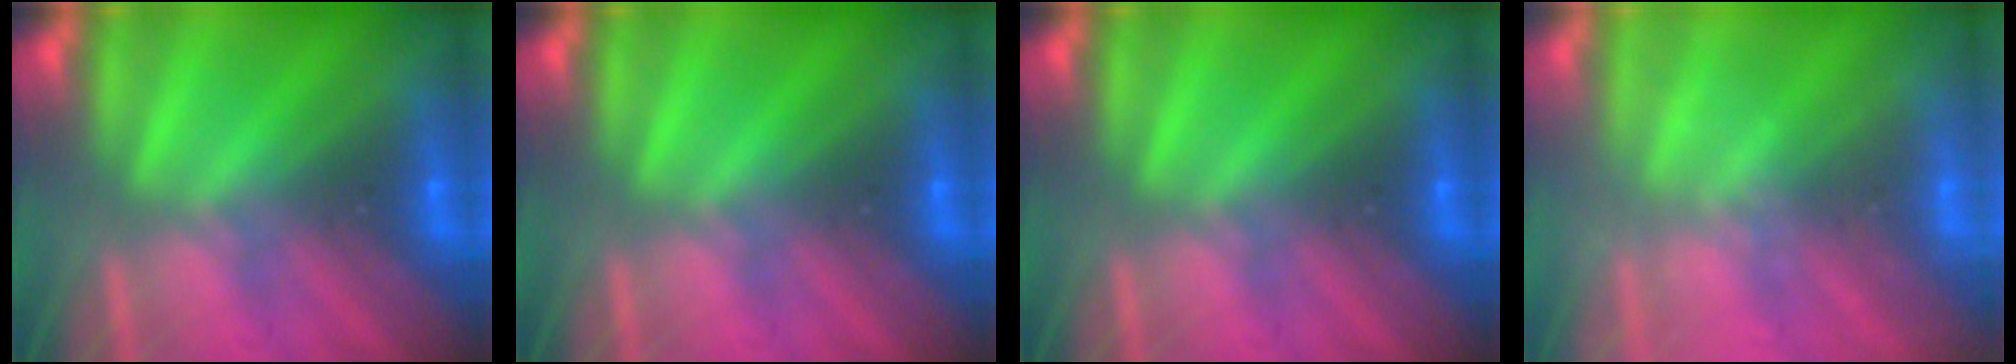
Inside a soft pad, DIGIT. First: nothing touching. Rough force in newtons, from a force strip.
{"total": 0.0}
{"total": 0.0}
{"total": 2.4}